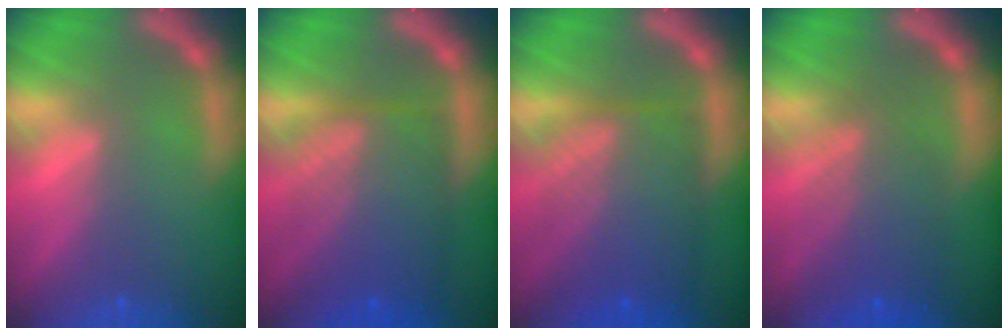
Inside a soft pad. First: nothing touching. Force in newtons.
{"total": 9.1}
{"total": 9.1}
{"total": 6.1}